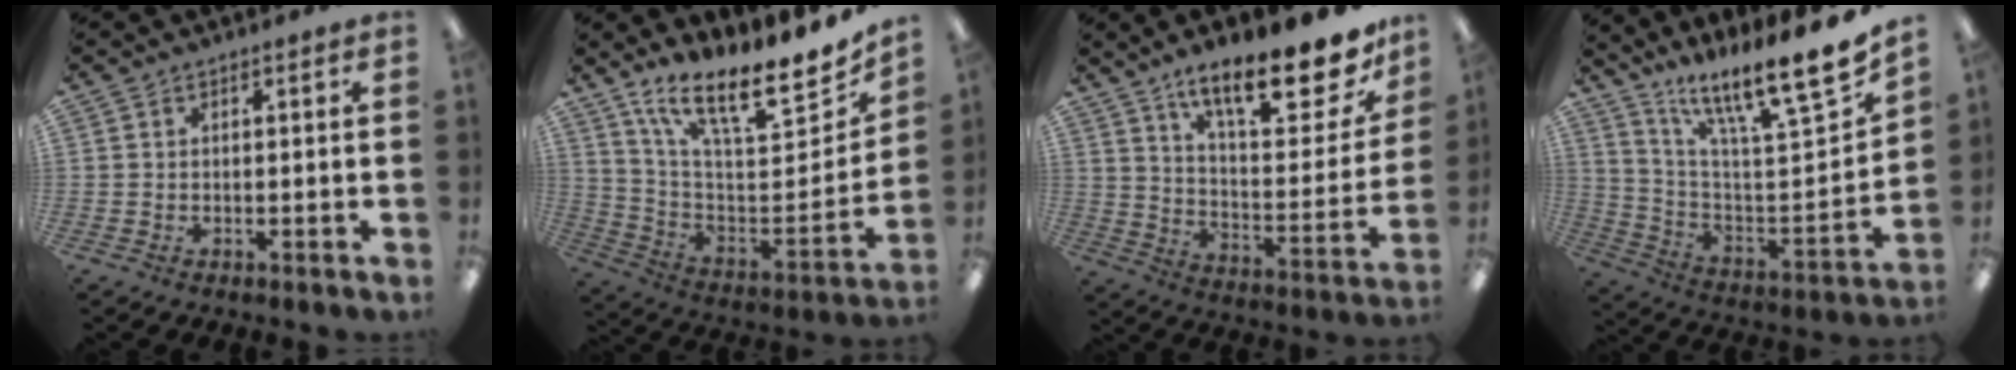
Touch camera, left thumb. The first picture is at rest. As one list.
[{"total": 16.5, "force": [12.9, 4.0, 9.6], "torque": [-0.148, -0.109, 0.217]}, {"total": 21.2, "force": [15.2, 6.5, 13.3], "torque": [-0.189, -0.109, 0.249]}, {"total": 15.7, "force": [13.6, -0.1, 7.9], "torque": [-0.109, -0.128, 0.209]}]